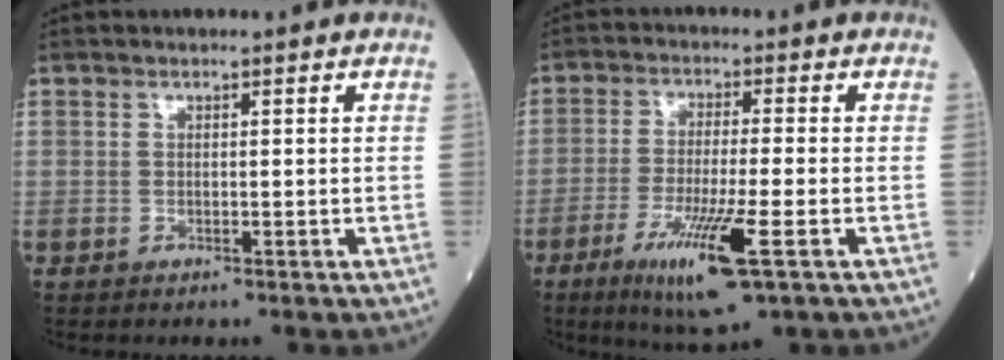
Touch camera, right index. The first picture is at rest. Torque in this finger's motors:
{"motor_torque": [1.63, -0.51, 0.97, 0.21]}